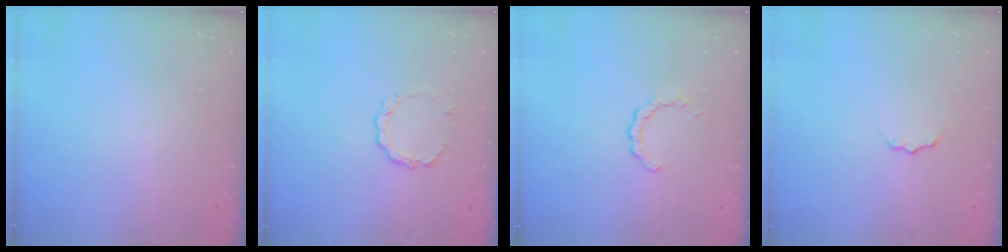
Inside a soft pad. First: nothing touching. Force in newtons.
{"total": 5.1, "press": 5.0, "slide": 0.5}
{"total": 2.2, "press": 2.2, "slide": 0.2}
{"total": 3.5, "press": 3.5, "slide": 0.4}